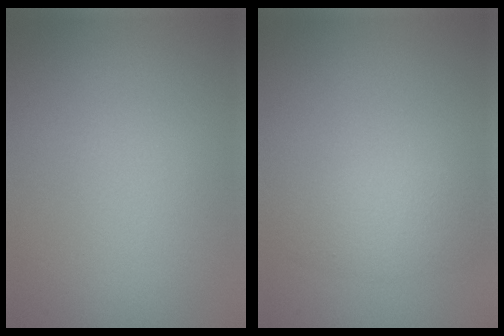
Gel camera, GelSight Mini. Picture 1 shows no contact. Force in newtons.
{"total": 2.4, "press": 2.4, "slide": 0.0}